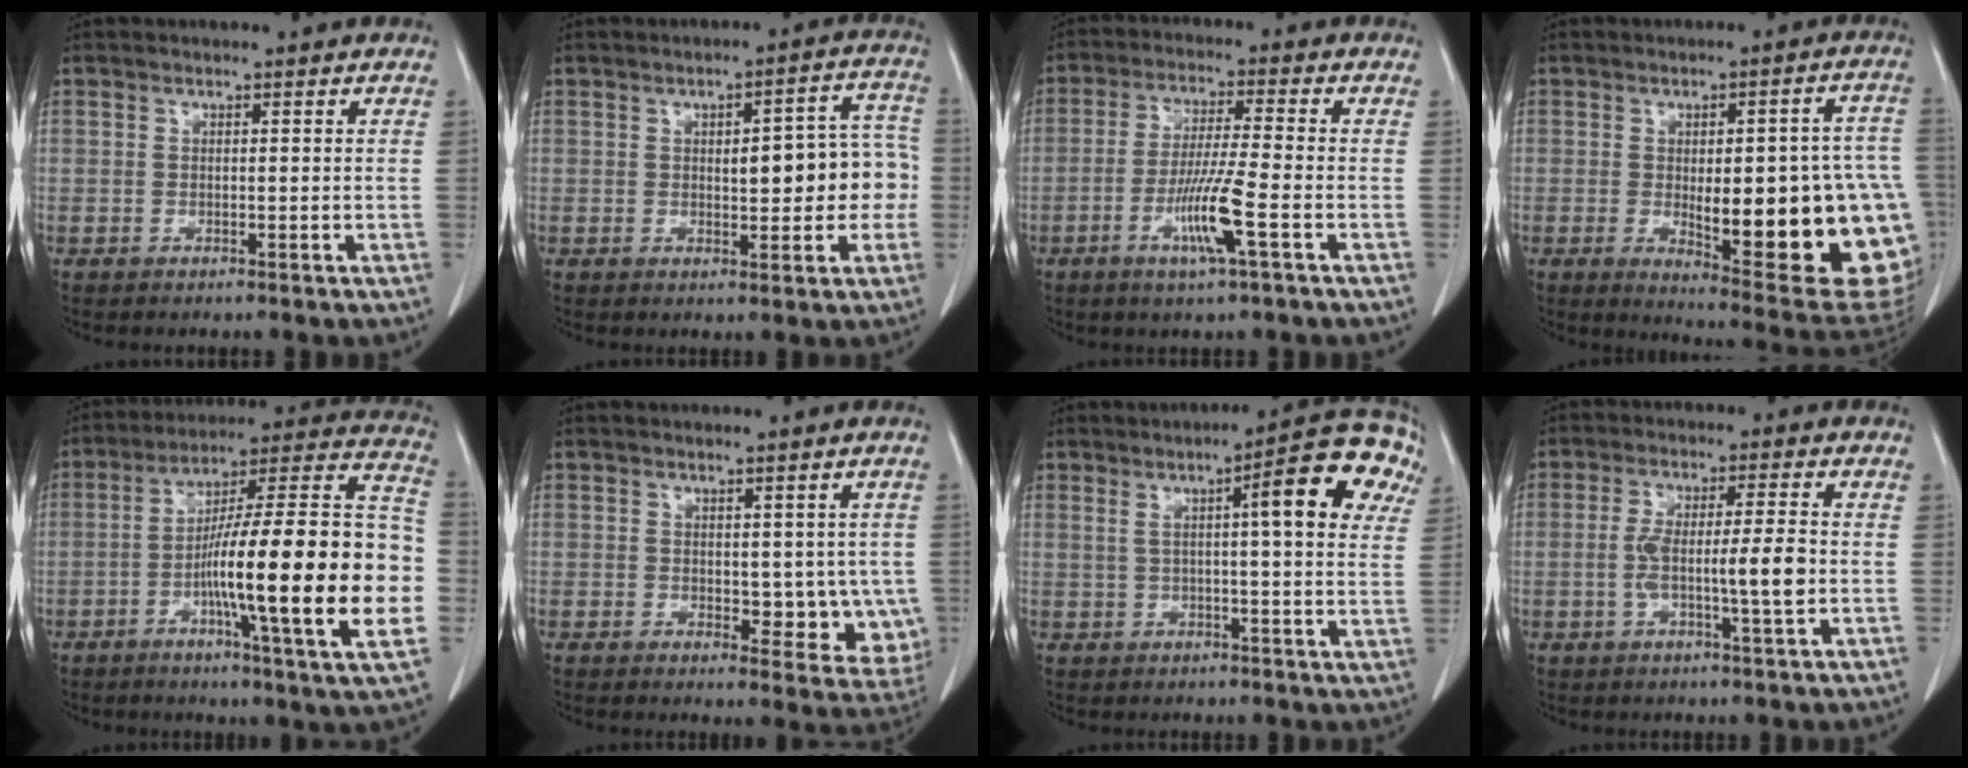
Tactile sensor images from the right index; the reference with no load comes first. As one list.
[{"total": 9.7, "force": [-0.3, 3.4, 9.1], "torque": [-0.104, 0.033, 0.000]}, {"total": 8.4, "force": [-3.1, -0.4, 7.8], "torque": [-0.148, -0.011, -0.059]}, {"total": 24.2, "force": [-3.8, 5.6, 23.2], "torque": [-0.212, 0.007, -0.021]}, {"total": 26.4, "force": [-4.9, 1.0, 25.9], "torque": [-0.321, 0.011, -0.084]}, {"total": 7.9, "force": [0.0, 4.4, 6.6], "torque": [-0.053, -0.012, 0.009]}, {"total": 12.8, "force": [4.6, 1.1, 11.9], "torque": [-0.150, 0.016, 0.047]}, {"total": 7.7, "force": [-1.0, 0.3, 7.7], "torque": [-0.139, 0.007, -0.016]}]